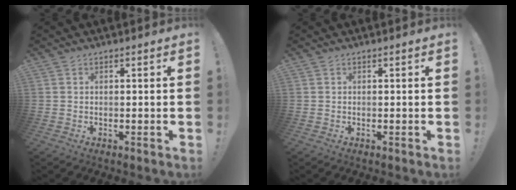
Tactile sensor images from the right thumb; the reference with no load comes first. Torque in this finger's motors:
{"motor_torque": [-0.03, 0.02, 0.01, 0.00, 0.00]}